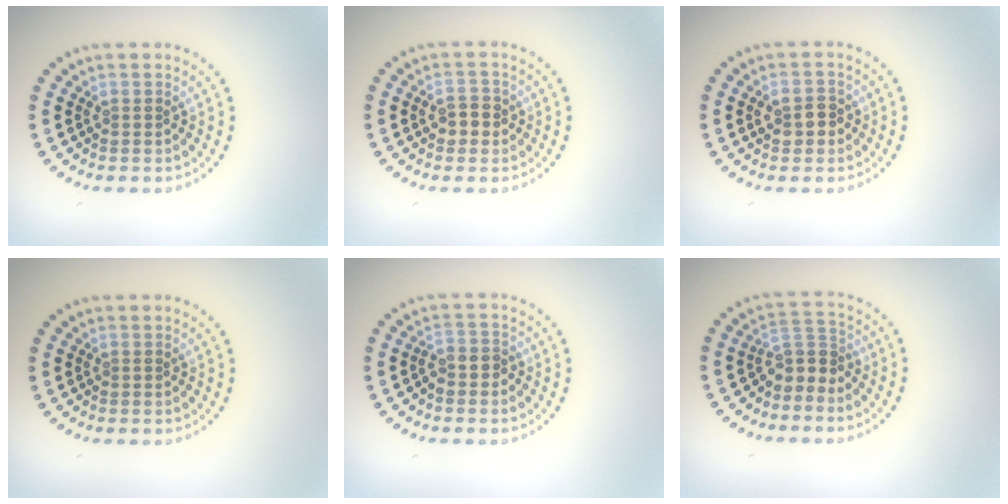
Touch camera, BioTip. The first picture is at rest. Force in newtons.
{"total": 2.2, "press": 2.2, "slide": 0.3}
{"total": 2.3, "press": 2.3, "slide": 0.3}
{"total": 0.0}
{"total": 1.9, "press": 1.6, "slide": 0.9}
{"total": 2.8, "press": 2.0, "slide": 1.9}